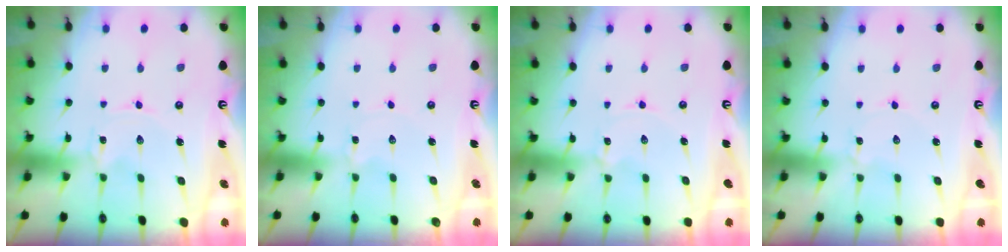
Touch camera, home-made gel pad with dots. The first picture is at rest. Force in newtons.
{"total": 0.0}
{"total": 1.1, "press": 1.1, "slide": 0.2}
{"total": 0.8, "press": 0.8, "slide": 0.1}